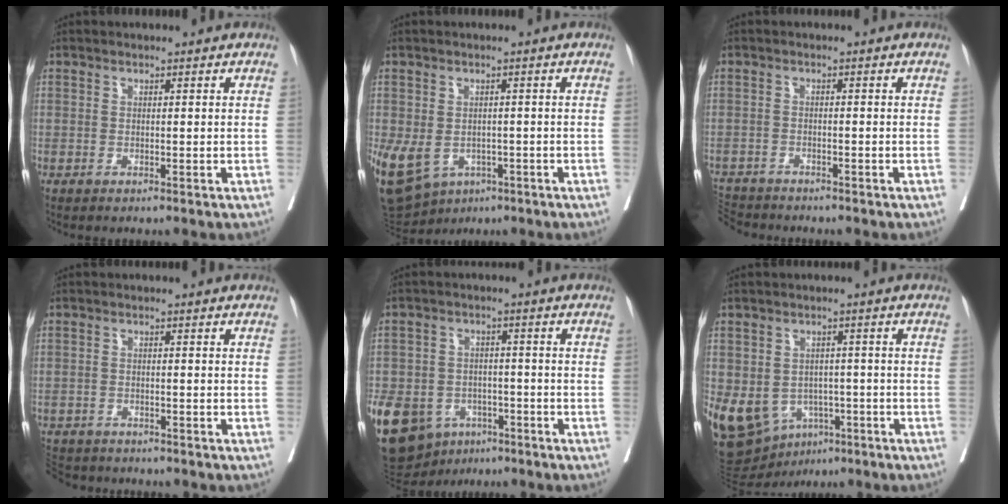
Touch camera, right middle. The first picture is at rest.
{"total": 15.4, "force": [-6.1, 11.9, 7.7], "torque": [-0.200, -0.005, -0.077]}
{"total": 6.2, "force": [-5.9, 1.5, 1.0], "torque": [-0.020, -0.008, -0.102]}
{"total": 8.6, "force": [-7.6, 3.2, 2.6], "torque": [-0.061, -0.007, -0.113]}
{"total": 21.5, "force": [-10.4, 16.0, 9.9], "torque": [-0.286, -0.010, -0.151]}
{"total": 12.0, "force": [-4.9, 9.2, 5.9], "torque": [-0.126, 0.012, -0.063]}